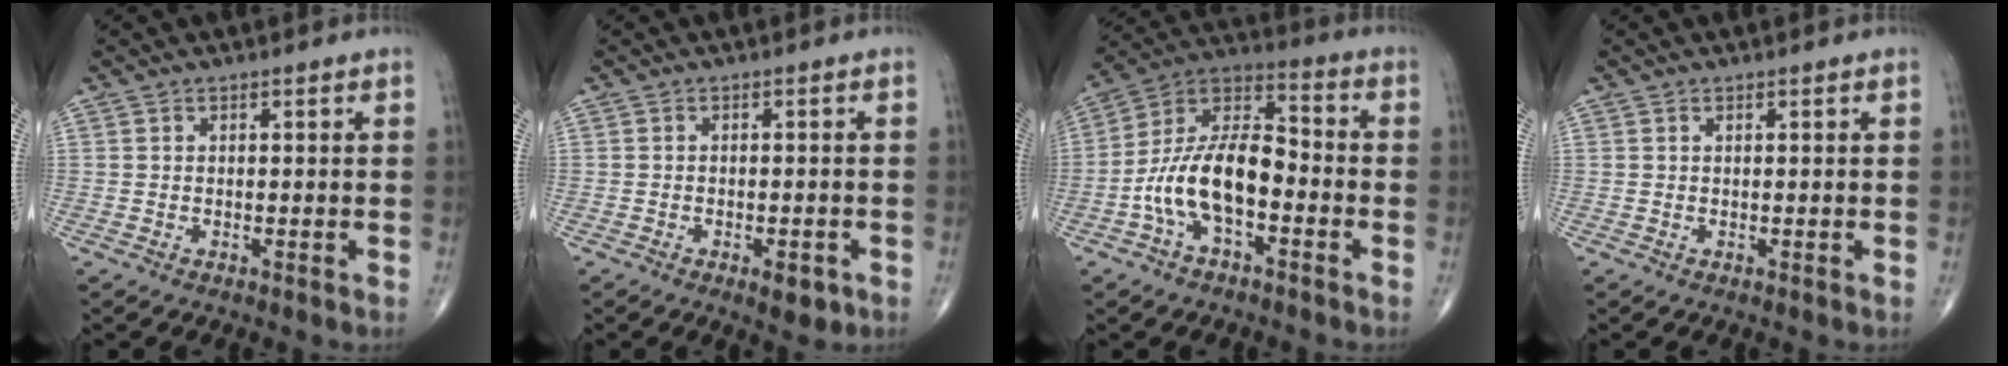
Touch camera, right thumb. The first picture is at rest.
{"total": 1.7, "force": [-0.8, 0.8, 1.3], "torque": [-0.012, 0.000, -0.009]}
{"total": 14.8, "force": [-4.0, 7.4, 12.1], "torque": [-0.221, 0.051, -0.080]}
{"total": 0.0}